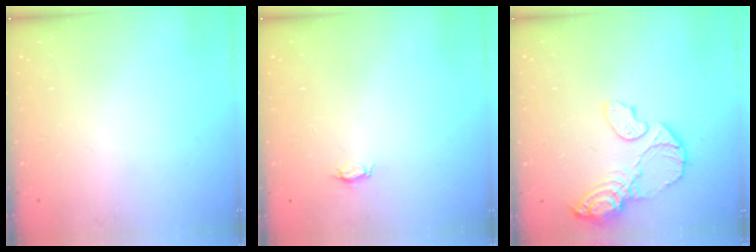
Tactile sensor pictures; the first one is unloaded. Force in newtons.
{"total": 2.8, "press": 2.8, "slide": 0.3}
{"total": 11.3, "press": 11.2, "slide": 1.8}